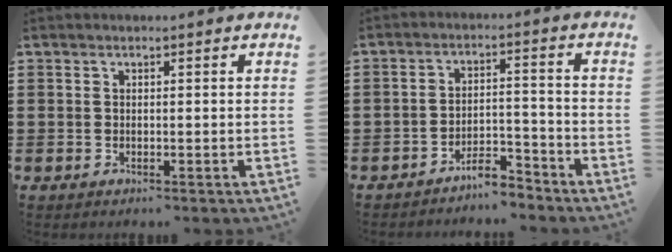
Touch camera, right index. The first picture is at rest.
{"total": 5.0, "force": [-4.8, 0.8, 1.1], "torque": [-0.020, 0.011, -0.097]}